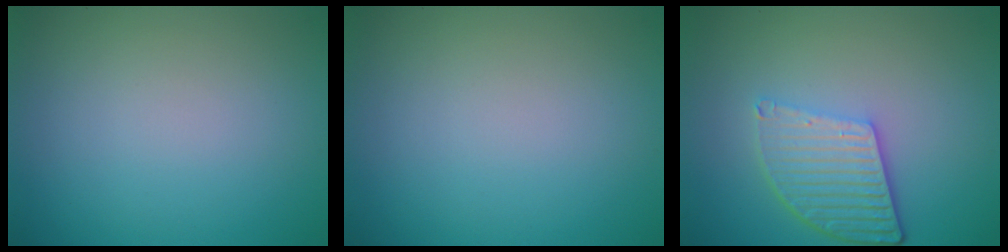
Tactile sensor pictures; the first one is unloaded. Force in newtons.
{"total": 0.0}
{"total": 5.1, "press": 3.8, "slide": 3.5}